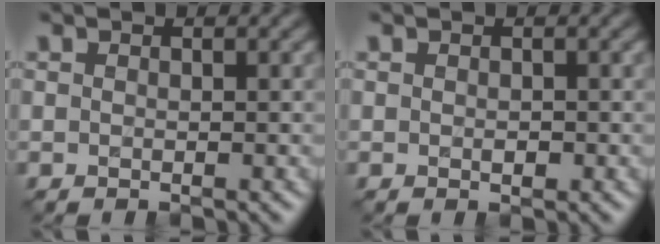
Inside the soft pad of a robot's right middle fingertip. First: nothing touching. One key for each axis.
{"total": 0.5, "fx": 0.2, "fy": 0.4, "fz": 0.3, "tx": -0.007, "ty": -0.001, "tz": 0.003}